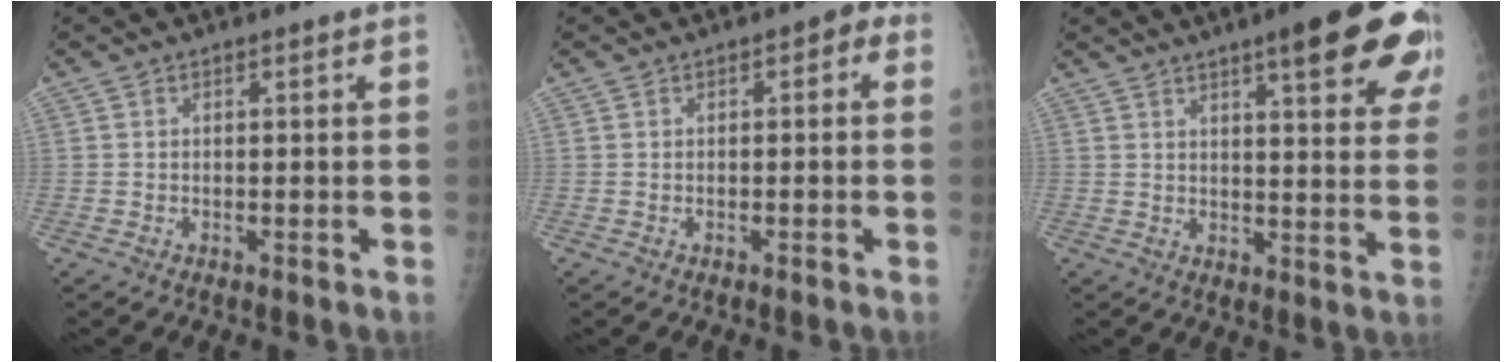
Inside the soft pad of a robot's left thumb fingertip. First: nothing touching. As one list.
[{"total": 2.3, "force": [0.2, 1.4, 1.8], "torque": [-0.012, 0.013, -0.007]}, {"total": 18.0, "force": [10.0, 3.9, 14.4], "torque": [-0.164, -0.031, 0.121]}]